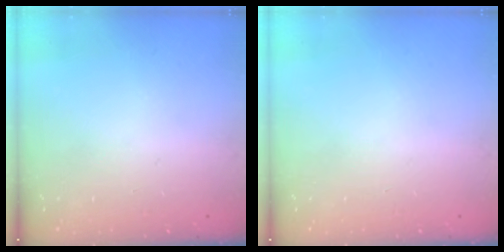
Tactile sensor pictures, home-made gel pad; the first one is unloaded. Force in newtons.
{"total": 0.0}